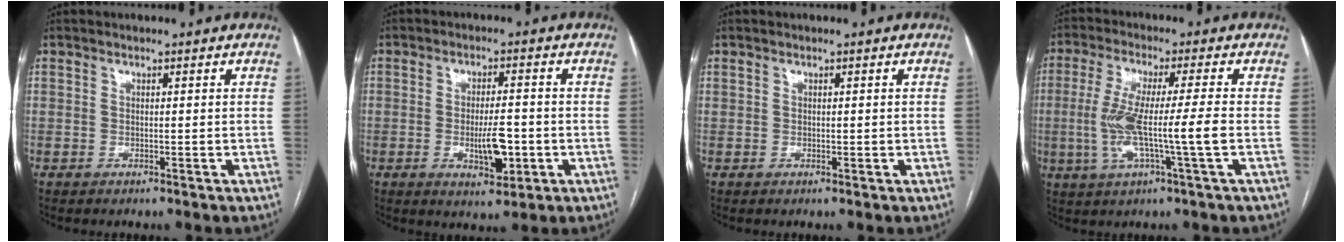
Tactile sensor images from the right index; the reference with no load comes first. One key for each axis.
{"total": 6.3, "fx": -1.5, "fy": 1.9, "fz": 5.8, "tx": -0.101, "ty": -0.007, "tz": -0.019}
{"total": 0.6, "fx": 0.3, "fy": 0.3, "fz": 0.3, "tx": -0.002, "ty": -0.001, "tz": 0.005}
{"total": 10.4, "fx": -1.5, "fy": -0.3, "fz": 10.2, "tx": -0.208, "ty": -0.007, "tz": -0.031}